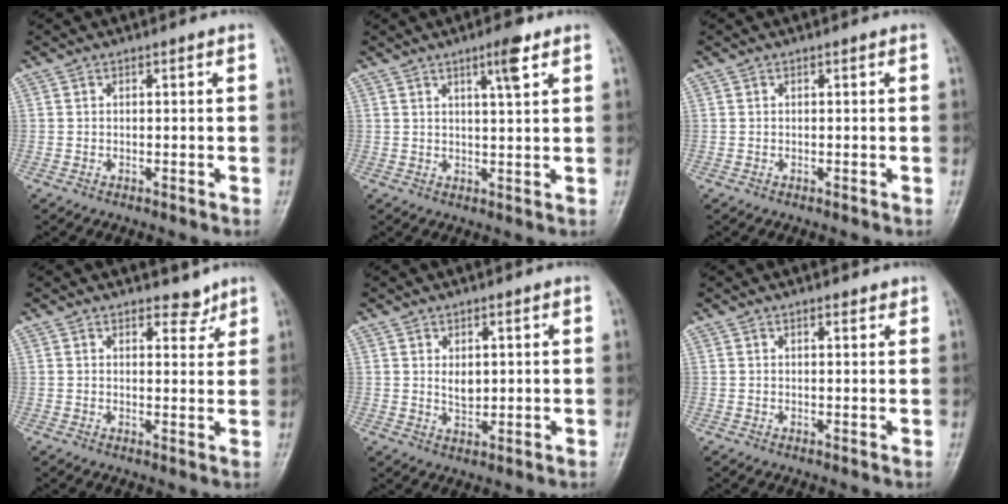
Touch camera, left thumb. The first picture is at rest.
{"total": 4.7, "force": [2.7, 0.6, 3.8], "torque": [-0.057, -0.014, 0.043]}
{"total": 0.0}
{"total": 3.4, "force": [2.8, 1.7, 1.0], "torque": [0.007, -0.019, 0.039]}
{"total": 3.2, "force": [0.9, 1.9, 2.3], "torque": [-0.029, -0.011, 0.019]}
{"total": 1.6, "force": [1.3, 0.6, 0.7], "torque": [-0.006, -0.008, 0.016]}